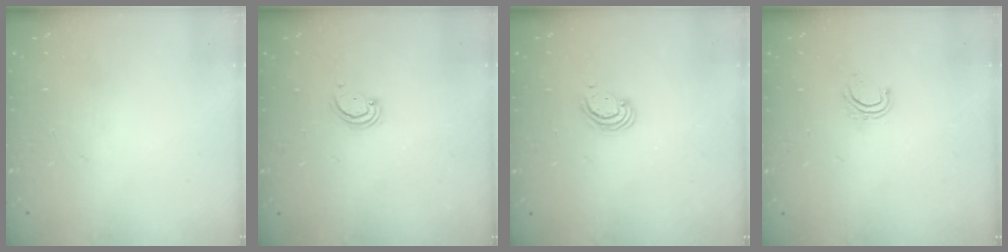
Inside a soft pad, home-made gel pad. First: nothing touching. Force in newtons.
{"total": 2.5, "press": 2.4, "slide": 0.2}
{"total": 2.5, "press": 2.5, "slide": 0.2}
{"total": 5.0, "press": 4.8, "slide": 1.2}